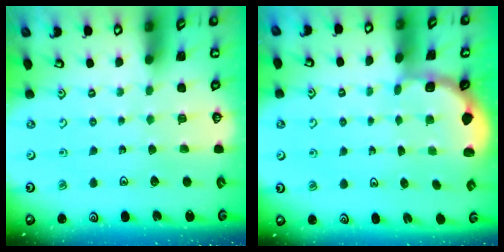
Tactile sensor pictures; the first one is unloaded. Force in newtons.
{"total": 1.8, "press": 1.6, "slide": 0.7}